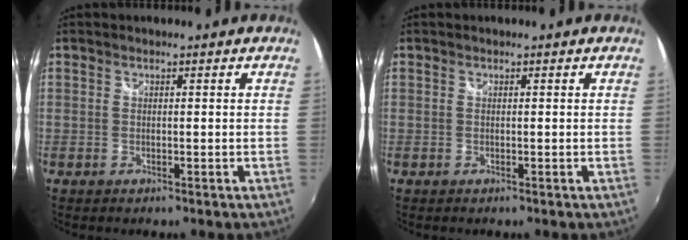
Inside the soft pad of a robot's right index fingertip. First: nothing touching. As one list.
[{"total": 0.0}]